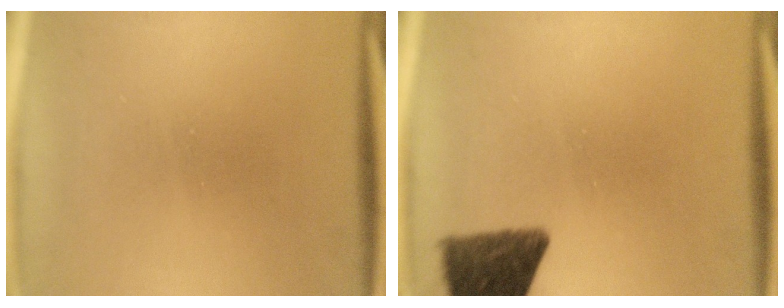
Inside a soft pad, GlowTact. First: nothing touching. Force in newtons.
{"total": 10.2}